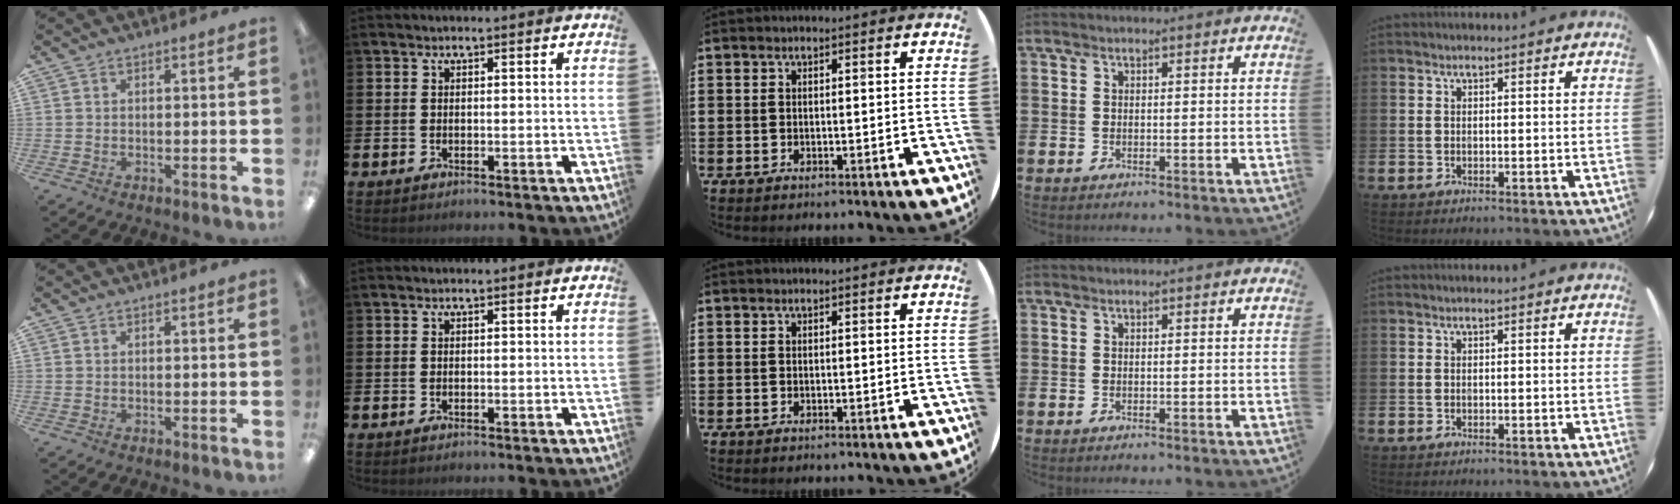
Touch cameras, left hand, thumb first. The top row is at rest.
{}